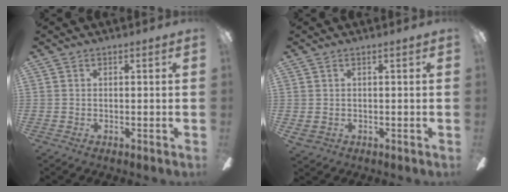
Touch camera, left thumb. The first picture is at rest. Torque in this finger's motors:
{"motor_torque": [-0.20, 1.03, 0.34, 0.31, 0.12]}